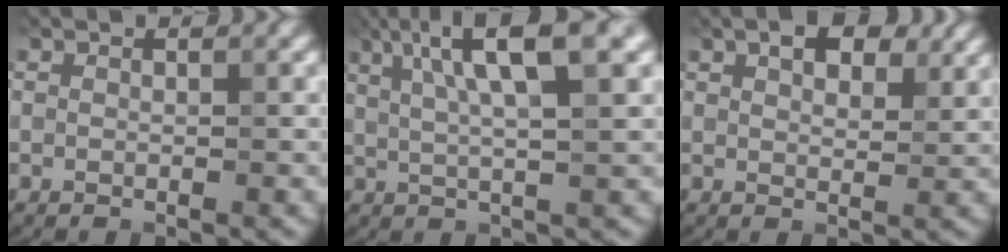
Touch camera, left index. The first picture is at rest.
{"total": 8.3, "force": [3.5, 1.8, 7.4], "torque": [-0.114, 0.018, 0.058]}
{"total": 4.7, "force": [2.9, 2.1, 3.1], "torque": [-0.043, 0.009, 0.038]}